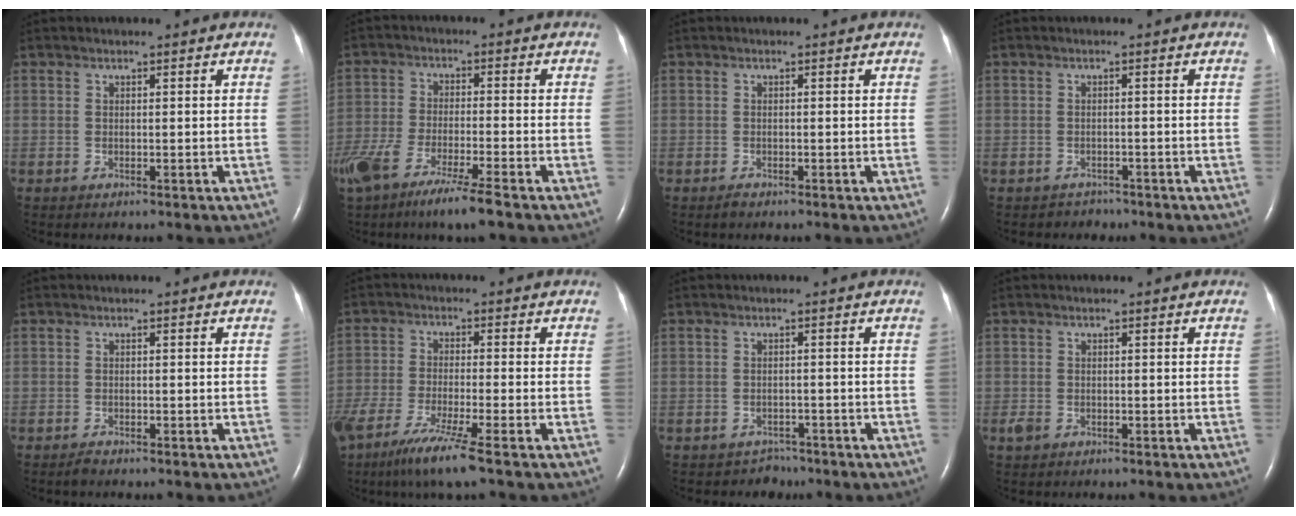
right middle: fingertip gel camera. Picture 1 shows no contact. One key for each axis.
{"total": 12.2, "fx": -8.4, "fy": 0.9, "fz": 8.8, "tx": -0.172, "ty": -0.033, "tz": -0.151}
{"total": 0.6, "fx": -0.5, "fy": 0.2, "fz": 0.2, "tx": -0.007, "ty": -0.001, "tz": -0.009}
{"total": 1.7, "fx": -1.3, "fy": 0.9, "fz": -0.6, "tx": 0.002, "ty": 0.002, "tz": -0.020}
{"total": 0.8, "fx": -0.7, "fy": 0.2, "fz": 0.2, "tx": -0.009, "ty": -0.002, "tz": -0.013}
{"total": 9.4, "fx": -6.3, "fy": -0.2, "fz": 7.0, "tx": -0.131, "ty": -0.029, "tz": -0.111}
{"total": 2.3, "fx": -1.8, "fy": 1.2, "fz": -0.8, "tx": 0.005, "ty": 0.006, "tz": -0.025}
{"total": 1.2, "fx": -0.6, "fy": 0.8, "fz": 0.7, "tx": -0.021, "ty": -0.001, "tz": -0.010}